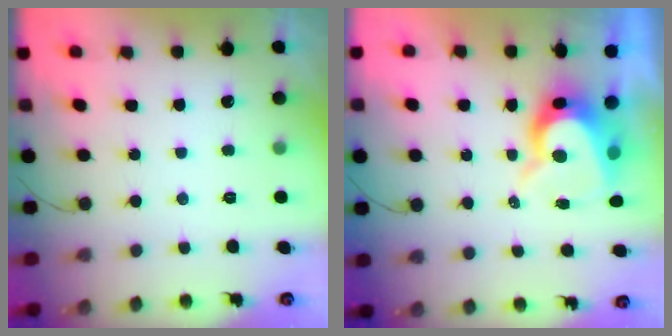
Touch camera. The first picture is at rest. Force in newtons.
{"total": 9.7, "press": 9.6, "slide": 0.8}